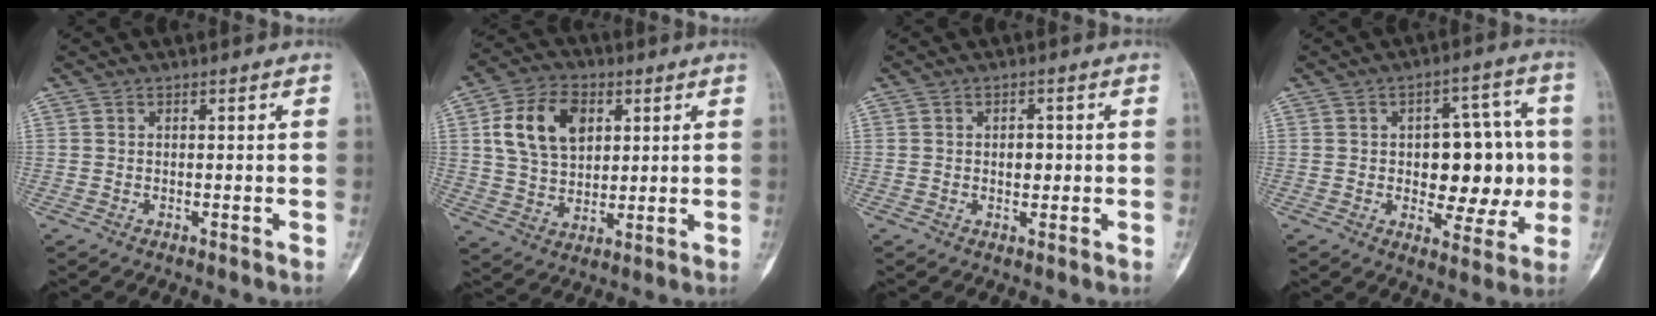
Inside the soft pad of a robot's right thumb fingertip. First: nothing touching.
{"total": 13.1, "force": [4.0, 8.9, 8.8], "torque": [-0.137, -0.002, 0.073]}
{"total": 3.5, "force": [0.1, 2.4, 2.6], "torque": [-0.012, 0.002, 0.001]}
{"total": 14.7, "force": [-0.3, 8.5, 11.9], "torque": [-0.105, 0.023, 0.003]}